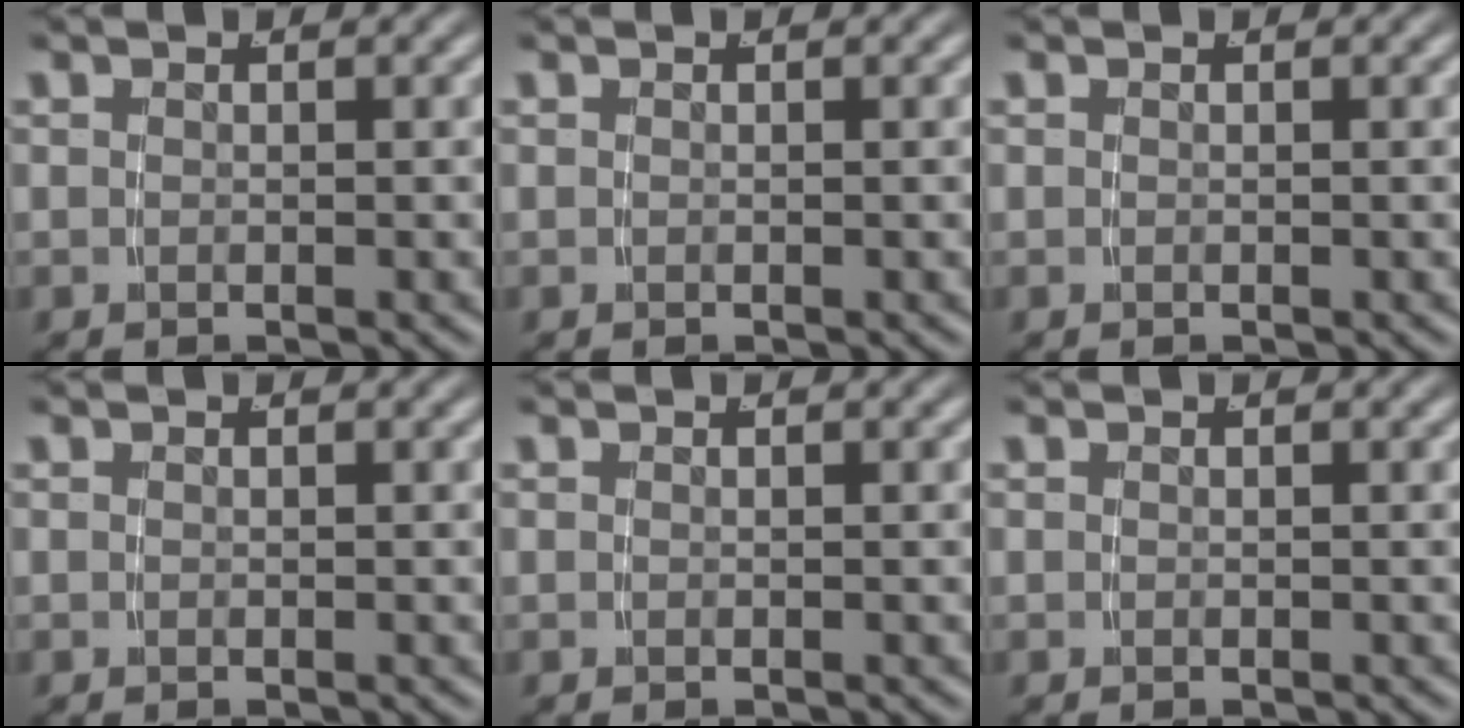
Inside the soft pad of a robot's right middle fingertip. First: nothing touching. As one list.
[{"total": 0.0}, {"total": 0.0}, {"total": 0.0}, {"total": 0.0}, {"total": 0.0}]